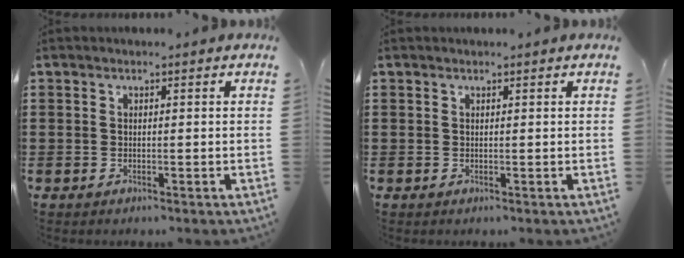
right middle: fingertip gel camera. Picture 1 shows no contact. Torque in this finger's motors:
{"motor_torque": [0.05, -0.45, 0.04, 0.02]}